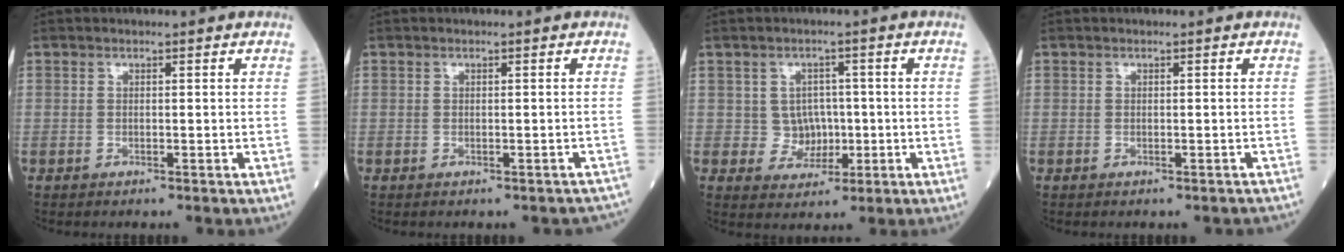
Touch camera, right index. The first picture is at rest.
{"total": 2.3, "force": [-2.0, 1.1, 0.6], "torque": [0.006, 0.009, -0.020]}
{"total": 4.2, "force": [0.0, 4.1, 1.2], "torque": [-0.005, 0.010, 0.006]}
{"total": 1.0, "force": [-0.9, 0.4, 0.4], "torque": [0.001, 0.002, -0.011]}